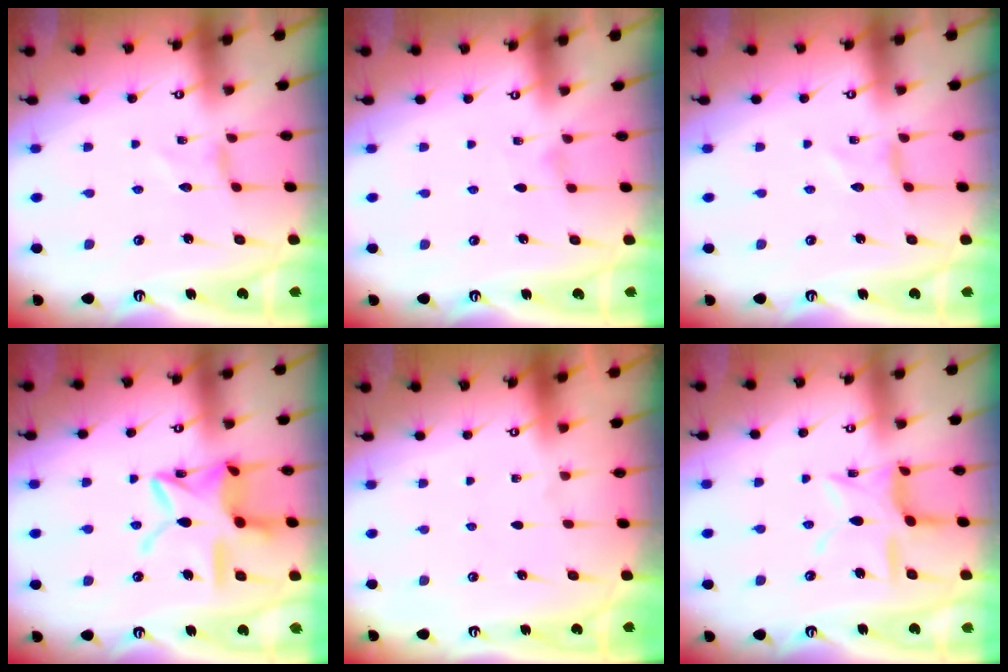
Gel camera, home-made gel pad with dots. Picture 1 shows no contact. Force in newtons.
{"total": 0.0}
{"total": 0.0}
{"total": 15.4, "press": 15.3, "slide": 1.2}
{"total": 0.0}
{"total": 11.7, "press": 11.7, "slide": 0.9}